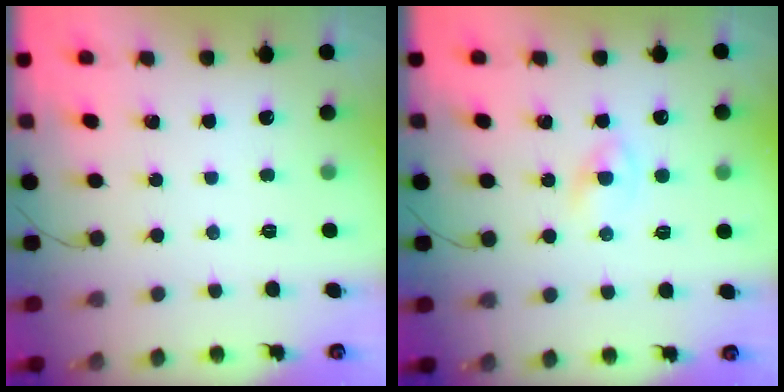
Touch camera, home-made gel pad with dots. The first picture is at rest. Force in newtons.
{"total": 1.6, "press": 1.4, "slide": 0.9}